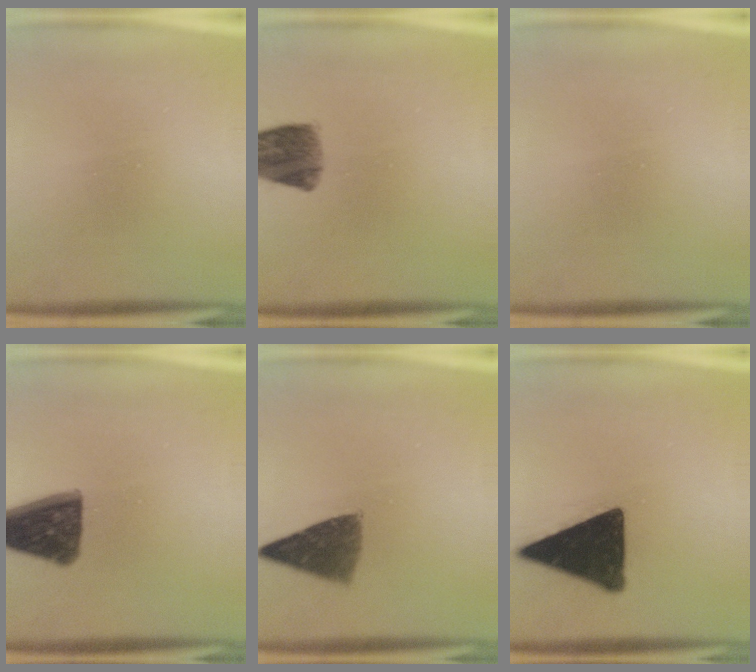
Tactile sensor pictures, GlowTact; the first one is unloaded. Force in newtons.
{"total": 6.5}
{"total": 0.0}
{"total": 12.0}
{"total": 7.2}
{"total": 16.4}